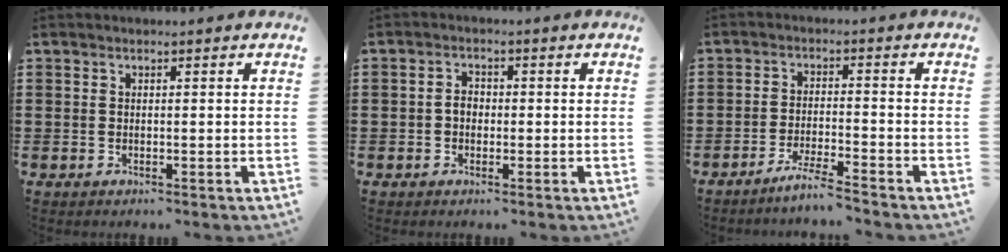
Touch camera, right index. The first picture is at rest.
{"total": 2.1, "force": [-0.4, 1.5, 1.5], "torque": [-0.029, 0.004, -0.009]}
{"total": 4.1, "force": [-3.8, -0.5, 1.6], "torque": [-0.035, -0.008, -0.074]}